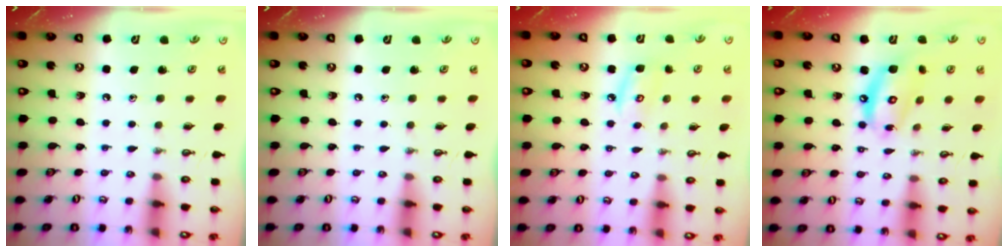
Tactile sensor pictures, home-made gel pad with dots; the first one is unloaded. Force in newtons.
{"total": 0.0}
{"total": 7.2, "press": 7.2, "slide": 0.6}
{"total": 12.1, "press": 12.1, "slide": 1.0}